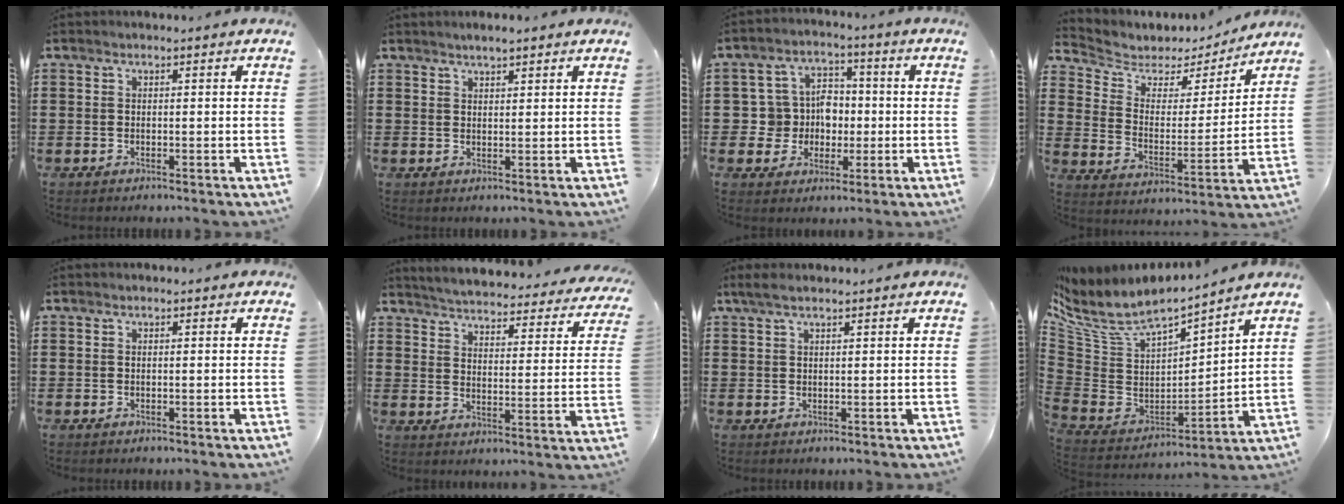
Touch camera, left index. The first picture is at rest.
{"total": 1.8, "force": [1.6, 0.2, 0.6], "torque": [-0.014, 0.004, 0.030]}
{"total": 7.0, "force": [0.0, 6.6, 2.3], "torque": [-0.070, 0.012, 0.000]}
{"total": 4.7, "force": [3.8, 2.7, 0.7], "torque": [-0.046, -0.024, 0.062]}
{"total": 0.0}
{"total": 4.1, "force": [4.0, -0.4, 0.5], "torque": [-0.033, -0.039, 0.063]}
{"total": 2.1, "force": [1.5, 0.3, 1.4], "torque": [-0.030, 0.002, 0.028]}
{"total": 5.9, "force": [4.5, 2.4, 3.0], "torque": [-0.084, -0.043, 0.075]}